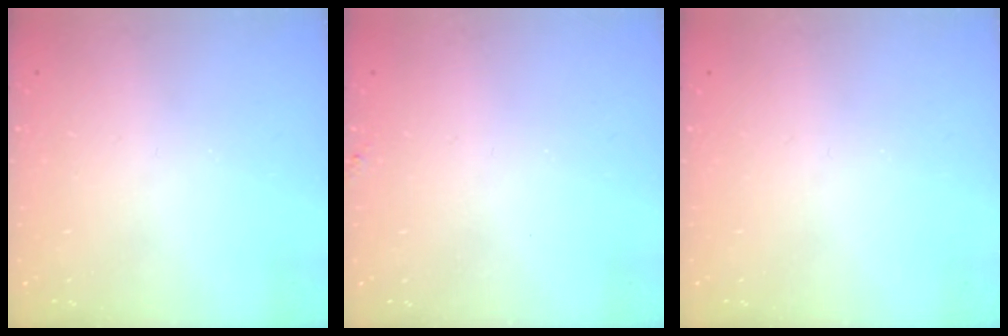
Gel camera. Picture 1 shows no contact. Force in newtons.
{"total": 4.2, "press": 4.2, "slide": 0.5}
{"total": 0.0}